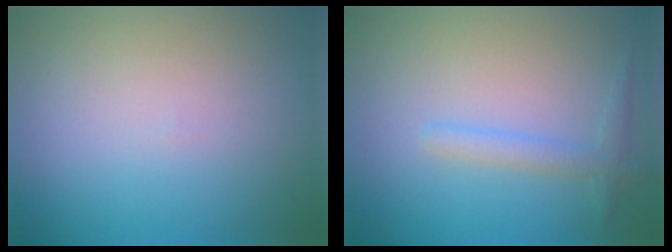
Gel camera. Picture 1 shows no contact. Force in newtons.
{"total": 1.9, "press": 1.9, "slide": 0.1}